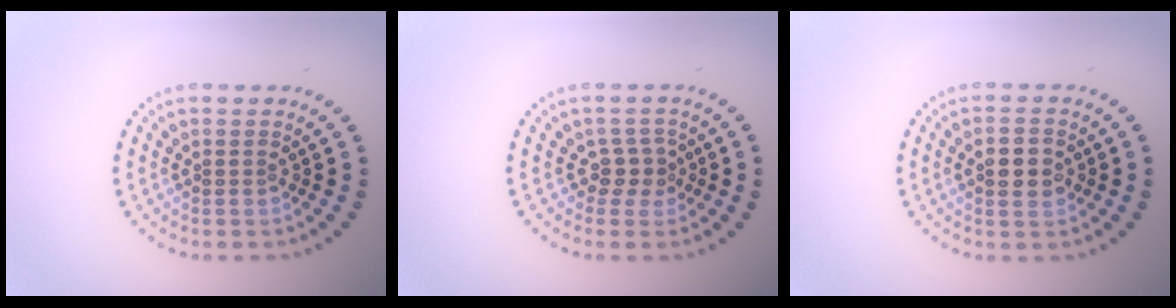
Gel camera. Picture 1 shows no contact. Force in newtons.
{"total": 2.0, "press": 1.4, "slide": 1.4}
{"total": 2.9, "press": 2.9, "slide": 0.1}